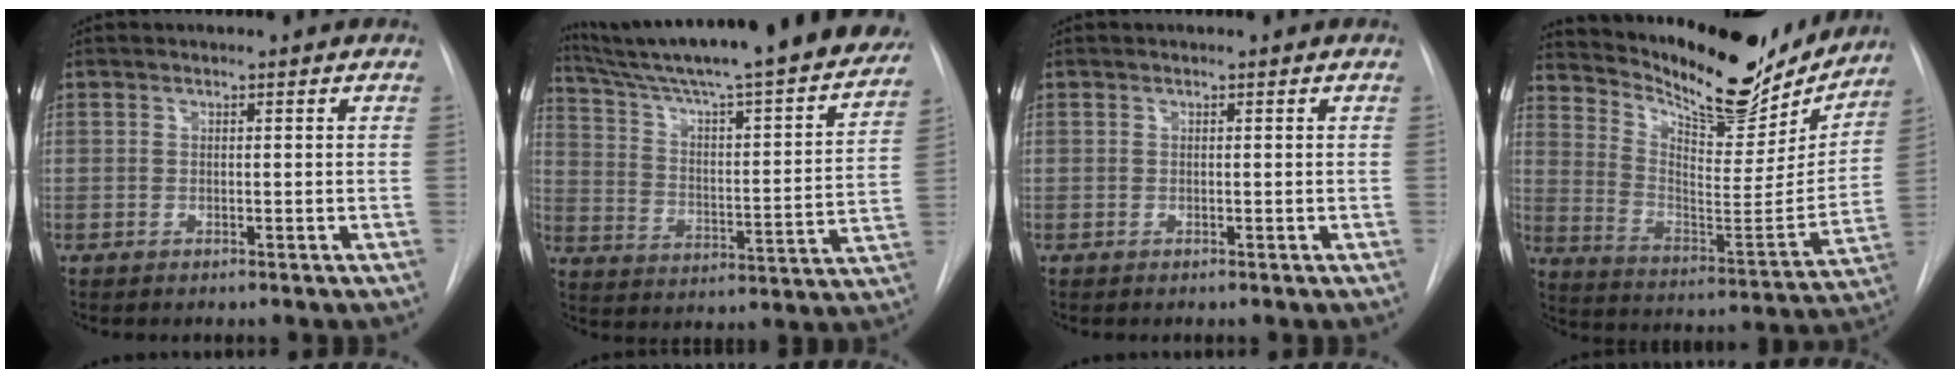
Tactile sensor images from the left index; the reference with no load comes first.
{"total": 30.8, "force": [27.4, 2.3, 14.0], "torque": [-0.223, -0.064, 0.369]}
{"total": 0.0}
{"total": 23.5, "force": [20.7, 6.1, 9.4], "torque": [-0.160, -0.038, 0.301]}